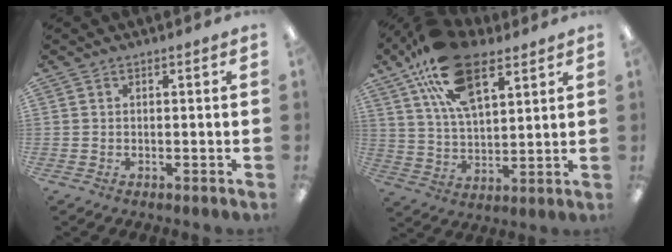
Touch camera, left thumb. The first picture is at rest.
{"total": 20.7, "force": [11.4, 10.4, 13.8], "torque": [-0.251, -0.030, 0.200]}